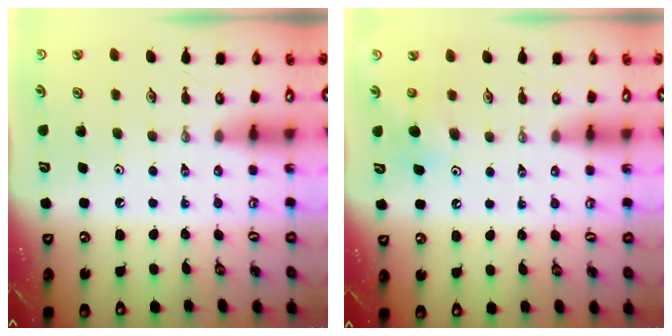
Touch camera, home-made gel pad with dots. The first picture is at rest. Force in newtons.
{"total": 4.9, "press": 4.5, "slide": 1.7}